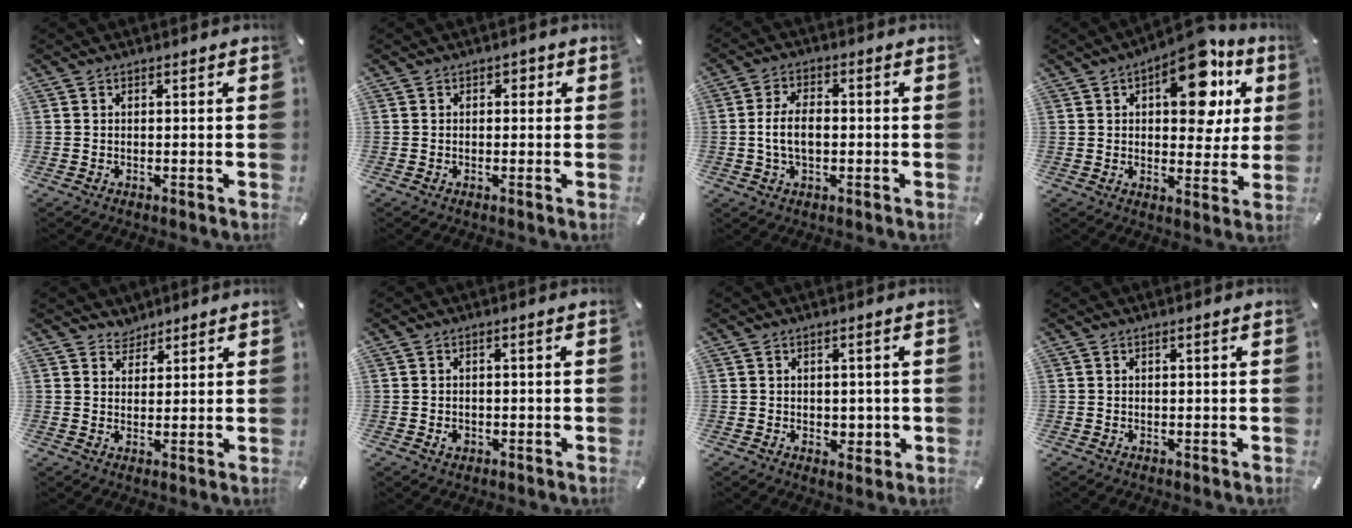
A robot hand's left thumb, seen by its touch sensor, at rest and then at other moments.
{"total": 1.2, "force": [-0.1, 1.1, 0.5], "torque": [-0.002, 0.004, -0.007]}
{"total": 6.6, "force": [-0.6, 3.7, 5.4], "torque": [-0.109, 0.007, -0.013]}
{"total": 16.6, "force": [7.3, 8.8, 12.0], "torque": [-0.151, -0.032, 0.120]}
{"total": 3.5, "force": [2.9, 1.8, -0.4], "torque": [0.006, -0.016, 0.054]}
{"total": 1.2, "force": [-0.4, 1.0, 0.5], "torque": [-0.011, 0.004, -0.008]}
{"total": 2.1, "force": [-0.1, 1.7, 1.2], "torque": [-0.015, -0.001, -0.004]}
{"total": 0.7, "force": [0.1, -0.1, 0.6], "torque": [-0.009, -0.001, 0.002]}